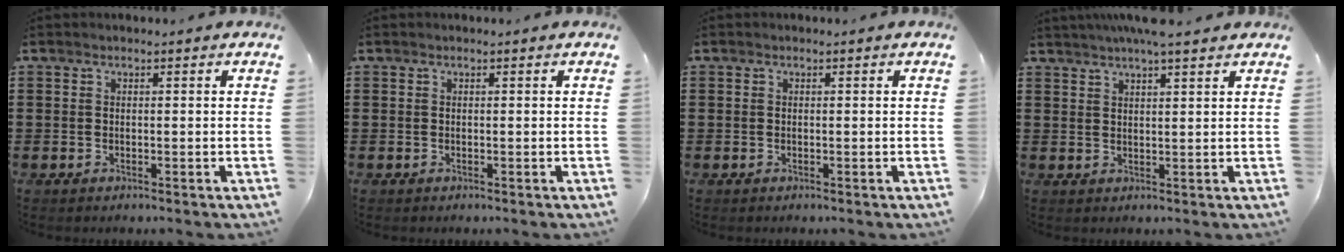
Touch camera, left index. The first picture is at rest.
{"total": 0.0}
{"total": 0.0}
{"total": 4.4, "force": [3.8, 0.0, 2.3], "torque": [-0.054, -0.003, 0.069]}